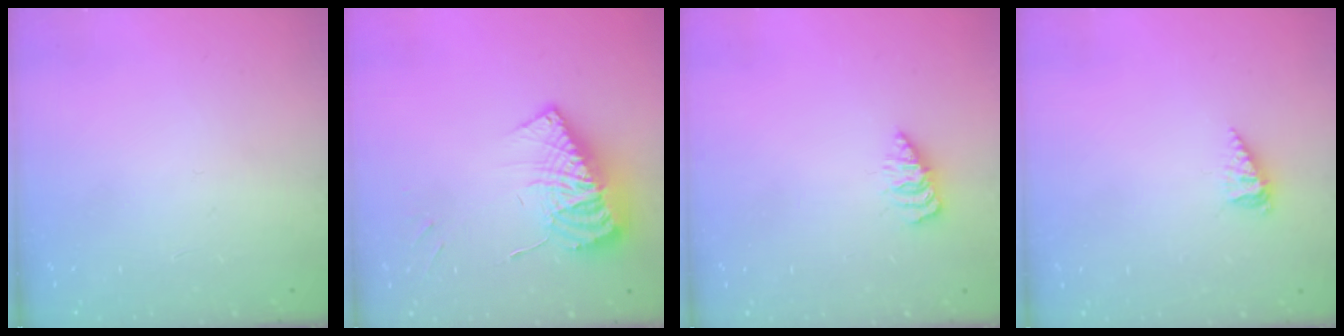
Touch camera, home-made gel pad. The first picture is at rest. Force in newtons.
{"total": 12.2, "press": 12.2, "slide": 1.3}
{"total": 2.3, "press": 2.2, "slide": 0.4}
{"total": 4.5, "press": 4.5, "slide": 0.5}